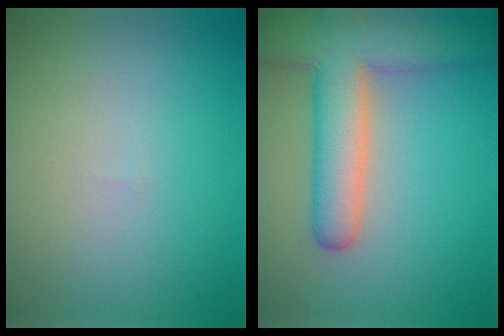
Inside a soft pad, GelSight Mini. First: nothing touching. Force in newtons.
{"total": 8.0, "press": 8.0, "slide": 0.7}